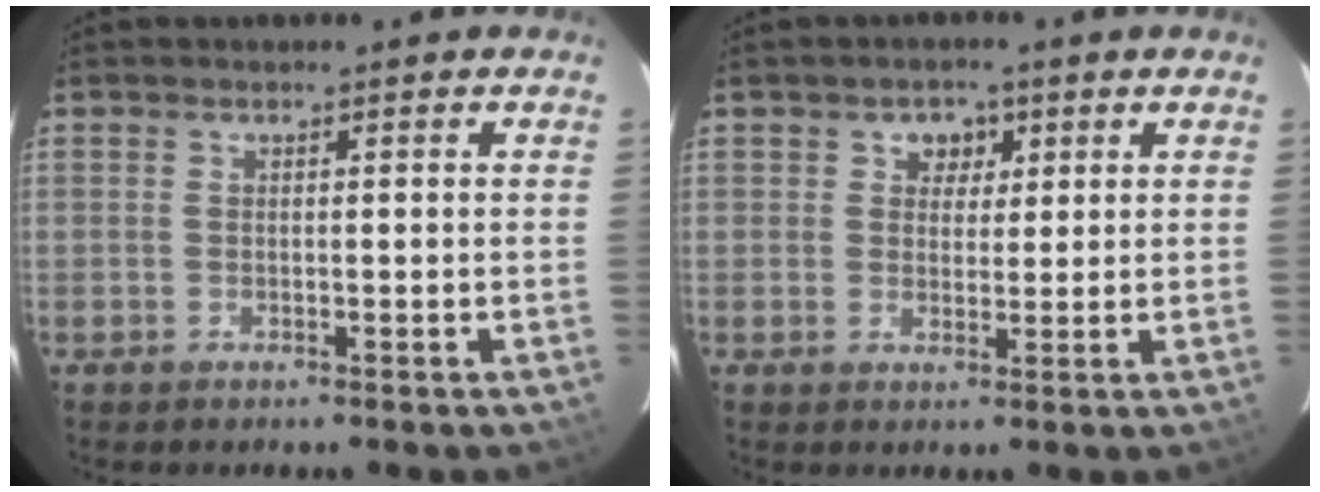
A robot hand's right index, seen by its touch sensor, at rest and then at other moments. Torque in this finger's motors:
{"motor_torque": [0.10, -0.02, 0.07, 0.02]}